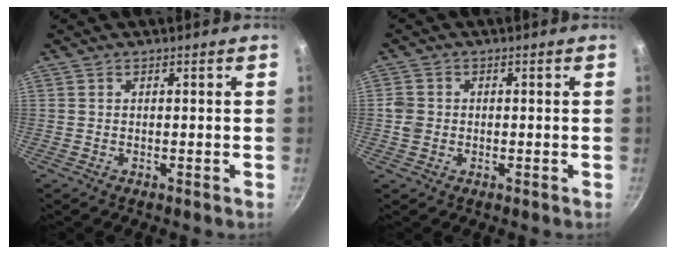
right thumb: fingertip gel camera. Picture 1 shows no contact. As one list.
[{"total": 3.1, "force": [-0.4, 2.8, 1.3], "torque": [-0.016, 0.009, -0.010]}]